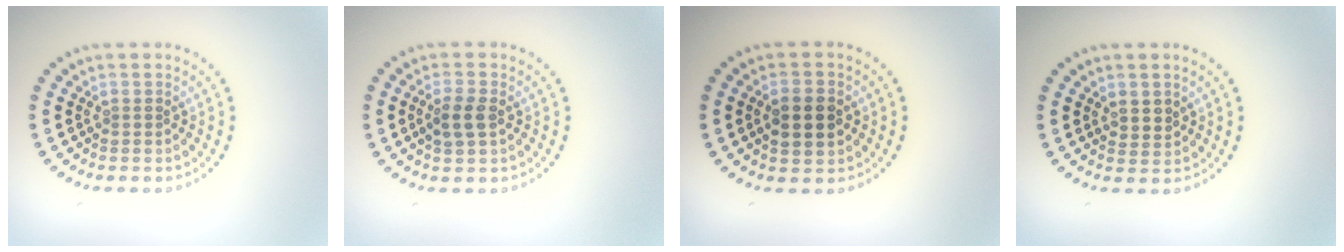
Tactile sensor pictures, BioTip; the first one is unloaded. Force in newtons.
{"total": 2.3, "press": 2.3, "slide": 0.5}
{"total": 3.3, "press": 3.3, "slide": 0.2}
{"total": 1.5, "press": 1.4, "slide": 0.7}